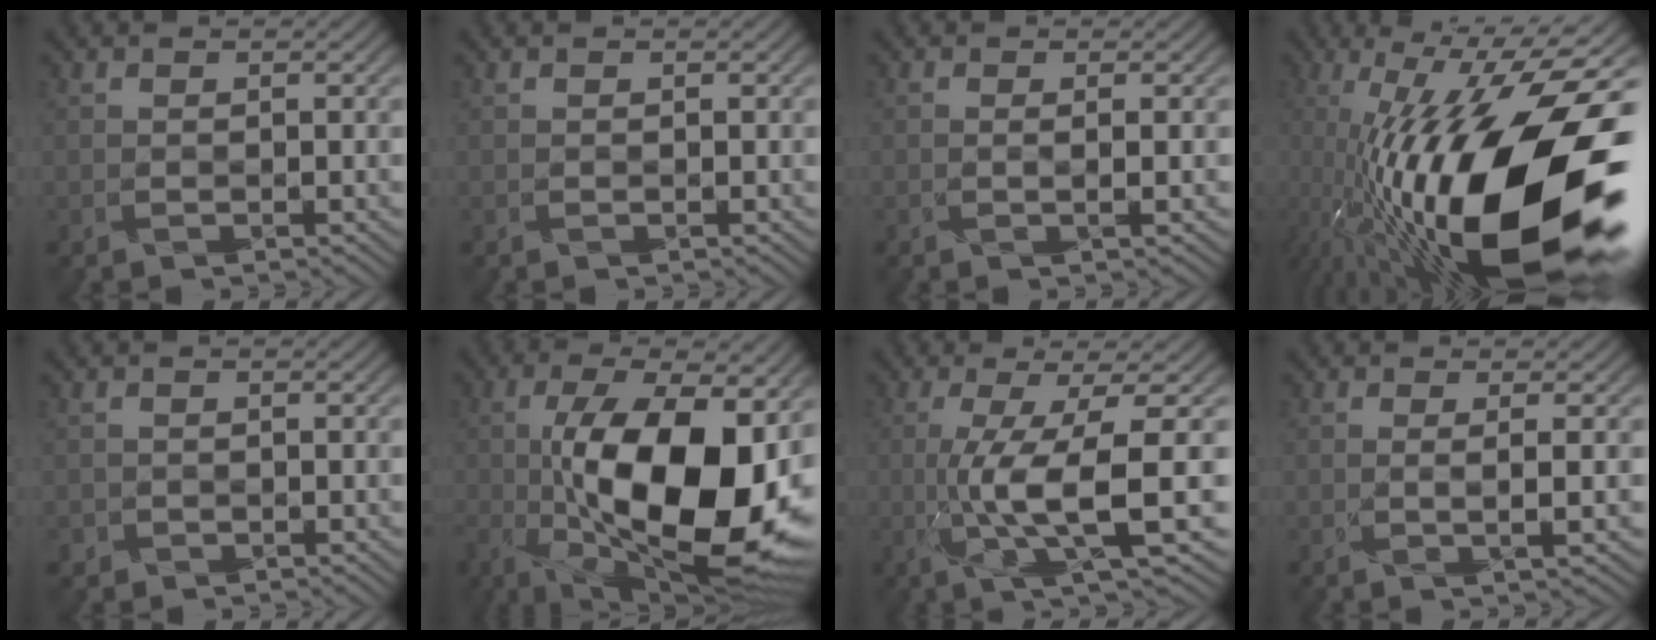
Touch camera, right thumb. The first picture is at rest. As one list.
[{"total": 0.0}, {"total": 0.6, "force": [-0.1, -0.1, 0.6], "torque": [-0.002, 0.007, -0.007]}, {"total": 20.5, "force": [-6.7, 7.6, 17.8], "torque": [-0.302, -0.012, -0.121]}, {"total": 1.1, "force": [-0.6, 0.6, -0.8], "torque": [0.012, -0.006, -0.010]}, {"total": 17.7, "force": [-2.6, 8.3, 15.5], "torque": [-0.259, -0.016, -0.045]}, {"total": 9.1, "force": [-1.8, 1.0, 8.8], "torque": [-0.138, 0.011, -0.030]}, {"total": 1.6, "force": [-0.1, -0.1, 1.5], "torque": [-0.022, 0.007, -0.007]}]